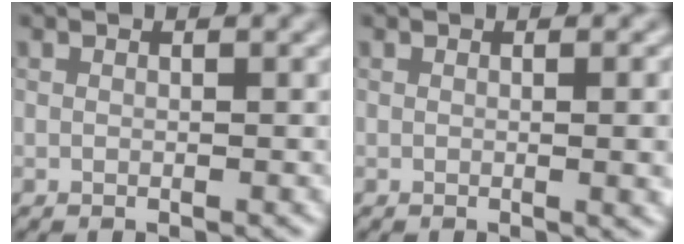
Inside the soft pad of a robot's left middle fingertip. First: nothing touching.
{"total": 3.2, "force": [0.3, 1.3, 2.9], "torque": [-0.017, 0.014, 0.004]}